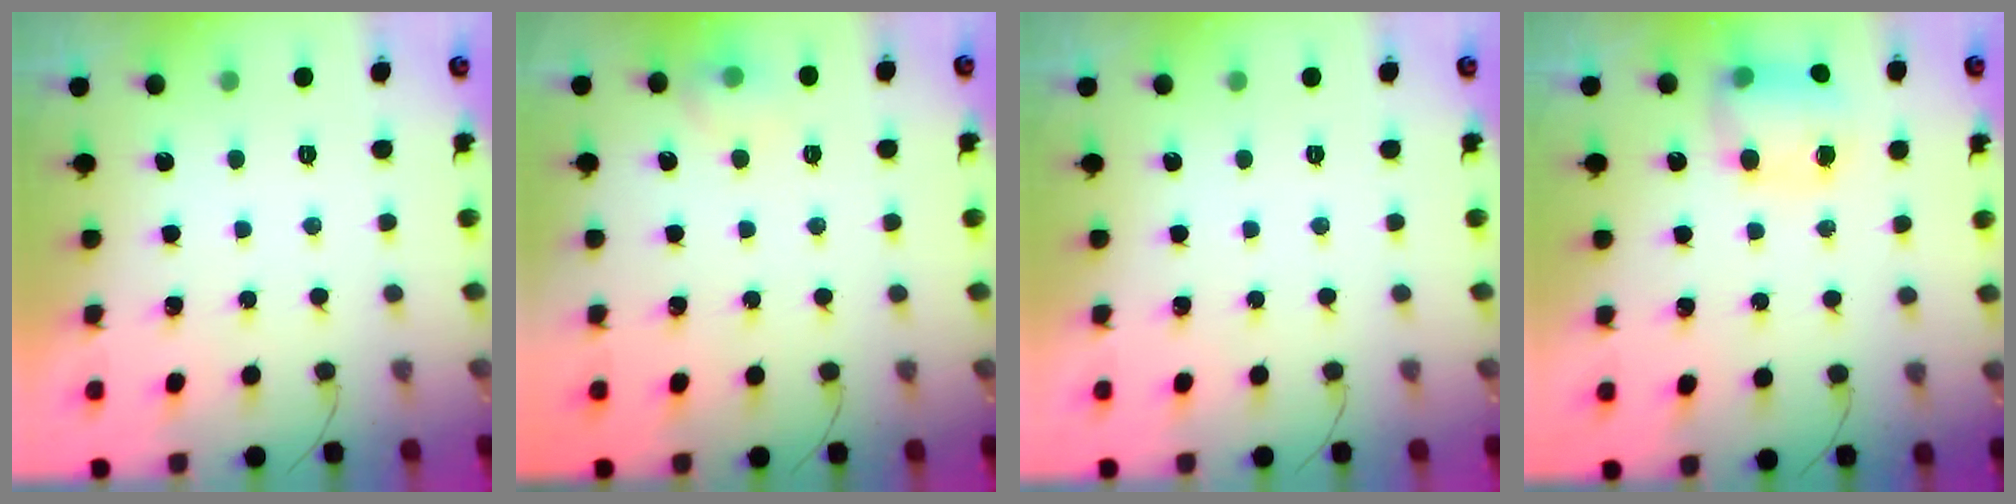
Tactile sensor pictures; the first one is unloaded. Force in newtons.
{"total": 6.3, "press": 6.2, "slide": 1.1}
{"total": 0.0}
{"total": 7.7, "press": 7.6, "slide": 0.7}